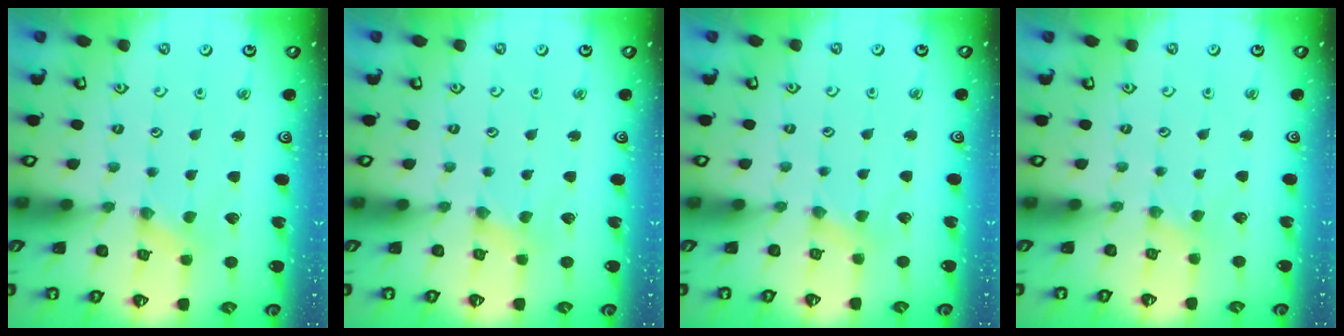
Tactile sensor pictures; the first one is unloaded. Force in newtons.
{"total": 1.4, "press": 1.4, "slide": 0.3}
{"total": 2.4, "press": 2.4, "slide": 0.4}
{"total": 0.5, "press": 0.5, "slide": 0.2}